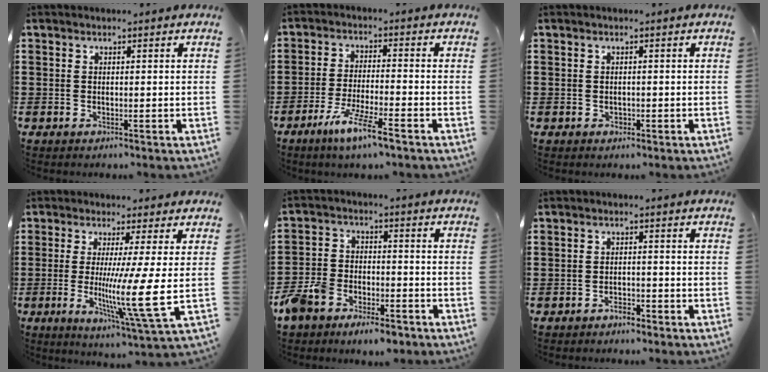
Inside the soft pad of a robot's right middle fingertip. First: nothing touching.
{"total": 6.8, "force": [-4.8, 0.3, 4.7], "torque": [-0.100, -0.012, -0.091]}
{"total": 0.6, "force": [-0.2, 0.5, 0.3], "torque": [-0.007, 0.002, -0.005]}
{"total": 10.1, "force": [-0.5, -0.6, 10.0], "torque": [-0.199, -0.034, -0.020]}
{"total": 6.7, "force": [-5.9, 2.4, 2.1], "torque": [-0.066, 0.009, -0.122]}
{"total": 2.1, "force": [-1.9, 0.6, 0.6], "torque": [-0.016, 0.000, -0.039]}